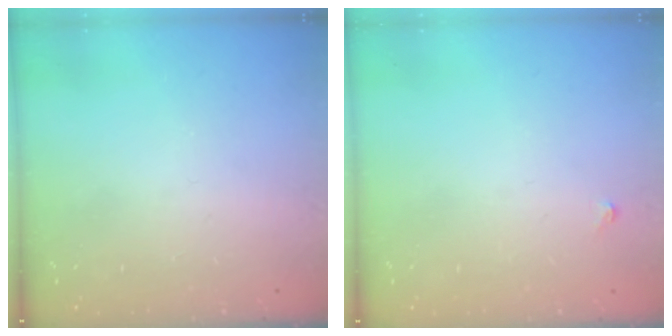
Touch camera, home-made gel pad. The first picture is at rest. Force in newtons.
{"total": 3.0, "press": 3.0, "slide": 0.5}